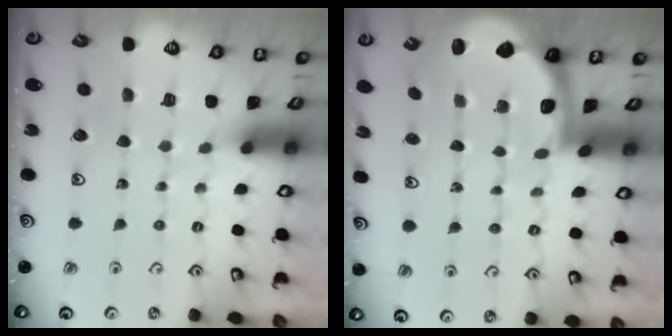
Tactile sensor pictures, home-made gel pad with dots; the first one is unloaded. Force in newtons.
{"total": 1.9, "press": 1.8, "slide": 0.5}